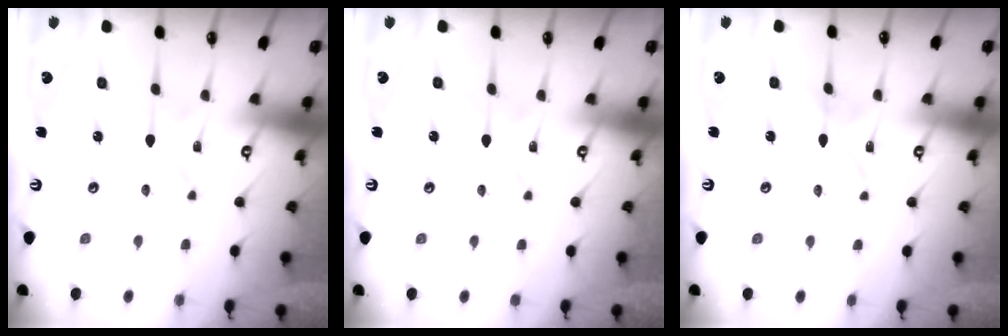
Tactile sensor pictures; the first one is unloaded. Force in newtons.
{"total": 1.7, "press": 1.7, "slide": 0.2}
{"total": 1.7, "press": 1.6, "slide": 0.1}